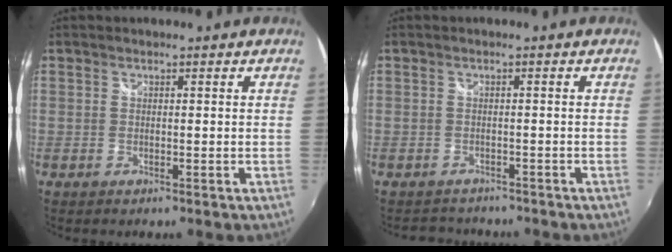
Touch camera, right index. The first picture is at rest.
{"total": 4.1, "force": [-3.6, 1.9, 0.5], "torque": [-0.016, 0.001, -0.053]}